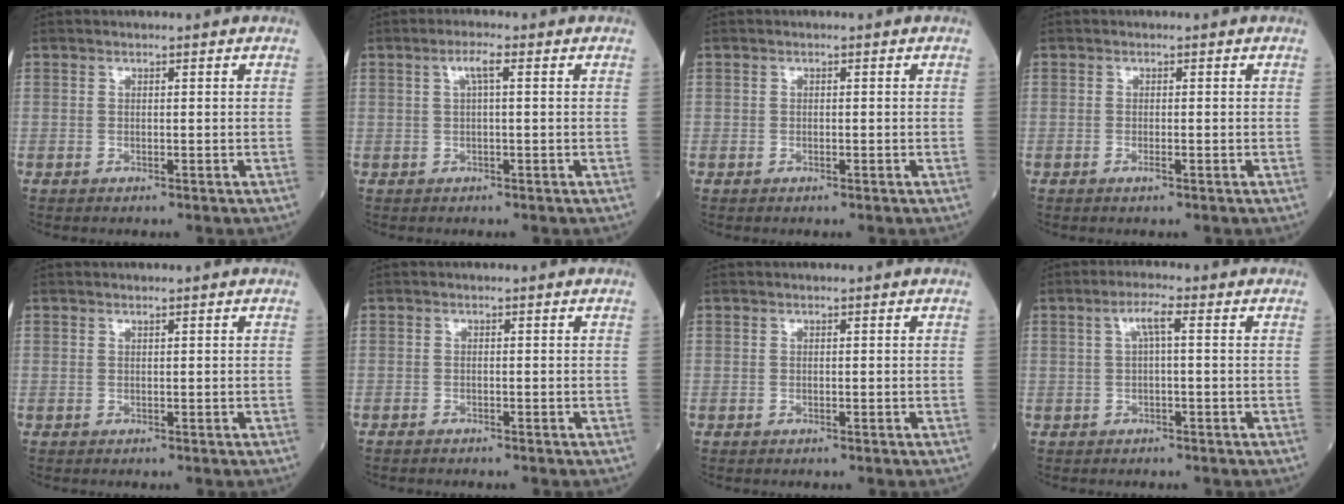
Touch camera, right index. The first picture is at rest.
{"total": 2.5, "force": [0.8, 0.2, 2.3], "torque": [-0.047, 0.009, 0.015]}
{"total": 0.0}
{"total": 0.9, "force": [-0.4, 0.1, 0.8], "torque": [-0.017, -0.002, -0.007]}
{"total": 0.0}
{"total": 0.8, "force": [-0.8, 0.2, 0.2], "torque": [-0.008, 0.000, -0.014]}
{"total": 0.0}
{"total": 3.1, "force": [0.7, 0.3, 3.0], "torque": [-0.057, 0.012, 0.013]}